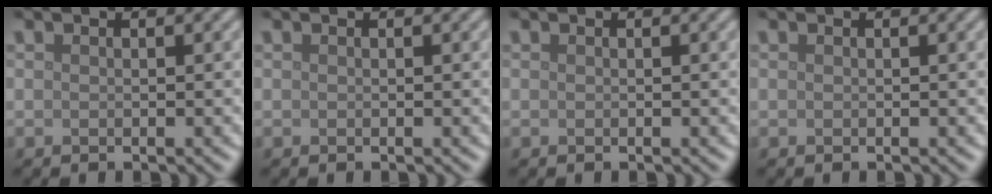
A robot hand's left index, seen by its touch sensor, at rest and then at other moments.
{"total": 0.0}
{"total": 0.0}
{"total": 0.0}